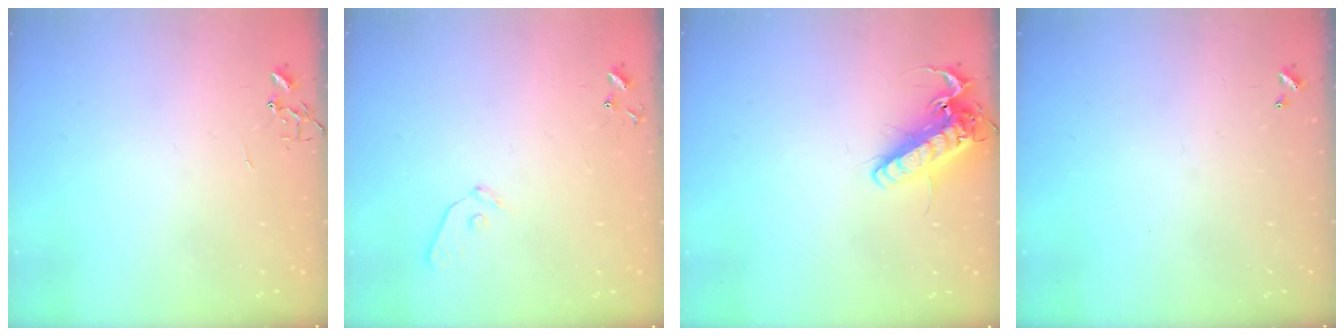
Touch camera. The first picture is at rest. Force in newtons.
{"total": 7.4, "press": 7.4, "slide": 0.6}
{"total": 16.2, "press": 16.0, "slide": 2.5}
{"total": 0.0}